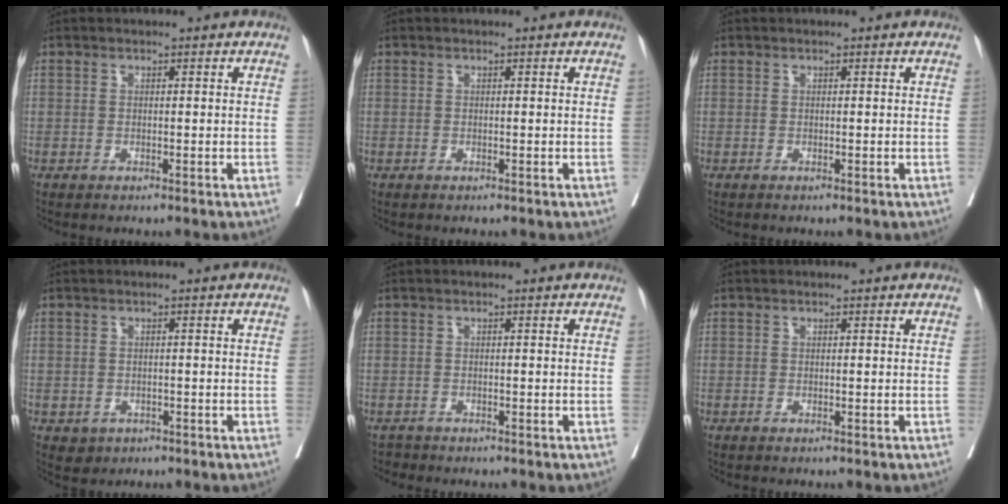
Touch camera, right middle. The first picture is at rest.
{"total": 0.0}
{"total": 0.0}
{"total": 2.2, "force": [-1.0, 1.9, 0.6], "torque": [-0.007, 0.003, -0.006]}
{"total": 0.6, "force": [-0.5, 0.1, -0.3], "torque": [-0.002, -0.003, -0.009]}
{"total": 0.0}